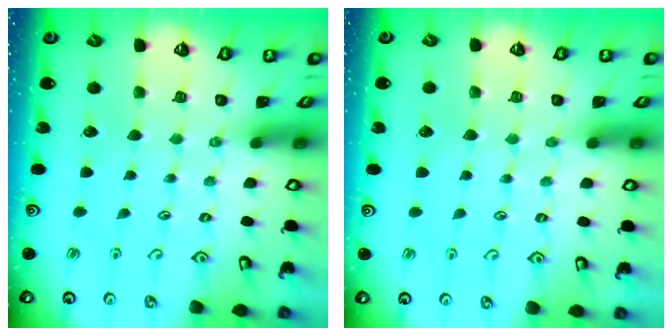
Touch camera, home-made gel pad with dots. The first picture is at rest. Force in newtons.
{"total": 0.9, "press": 0.9, "slide": 0.1}